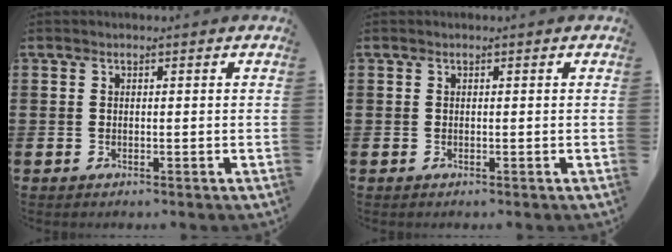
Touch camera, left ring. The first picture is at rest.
{"total": 0.0}